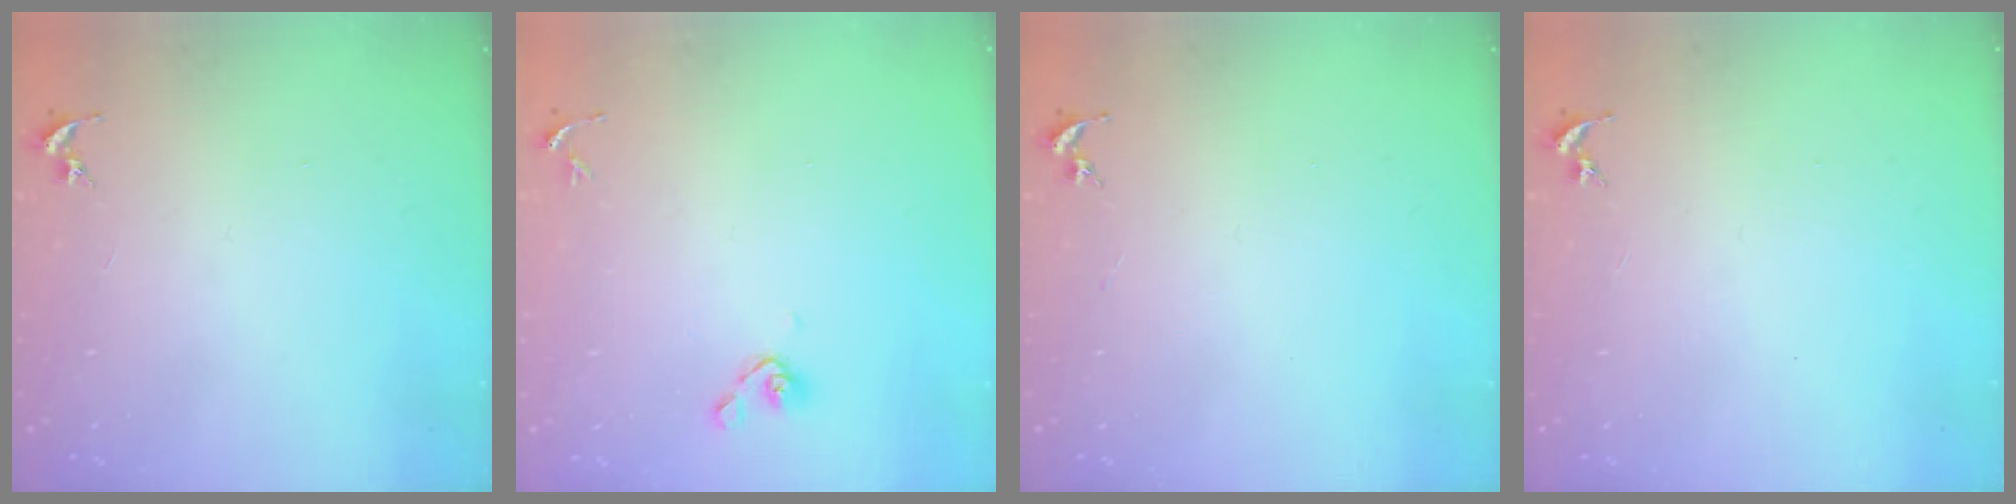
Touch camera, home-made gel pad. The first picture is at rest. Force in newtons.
{"total": 5.9, "press": 5.4, "slide": 2.4}
{"total": 0.0}
{"total": 0.0}